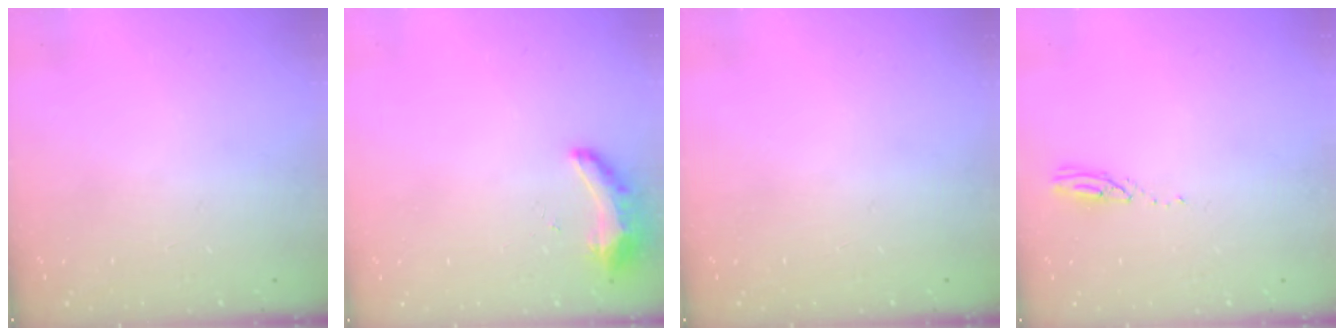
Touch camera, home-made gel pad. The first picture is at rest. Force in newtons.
{"total": 8.8, "press": 8.7, "slide": 1.3}
{"total": 0.0}
{"total": 3.0, "press": 3.0, "slide": 0.1}